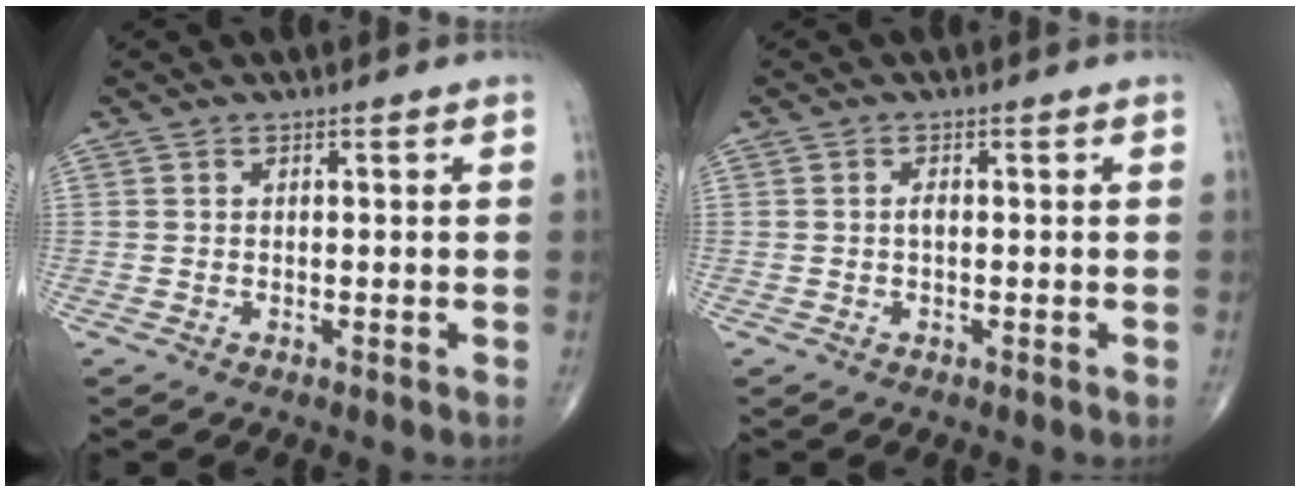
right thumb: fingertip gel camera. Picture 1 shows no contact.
{"total": 1.0, "force": [-0.1, 0.5, 0.9], "torque": [-0.017, 0.001, -0.004]}